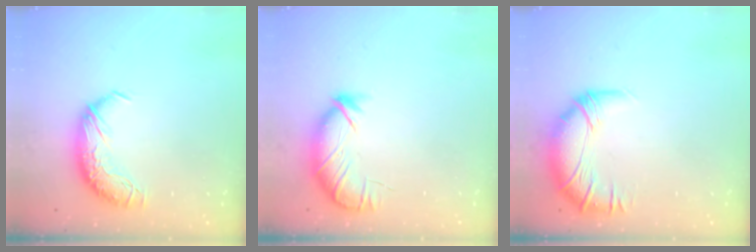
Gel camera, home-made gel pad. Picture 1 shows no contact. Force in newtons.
{"total": 4.1, "press": 3.8, "slide": 1.7}
{"total": 3.4, "press": 2.6, "slide": 2.1}